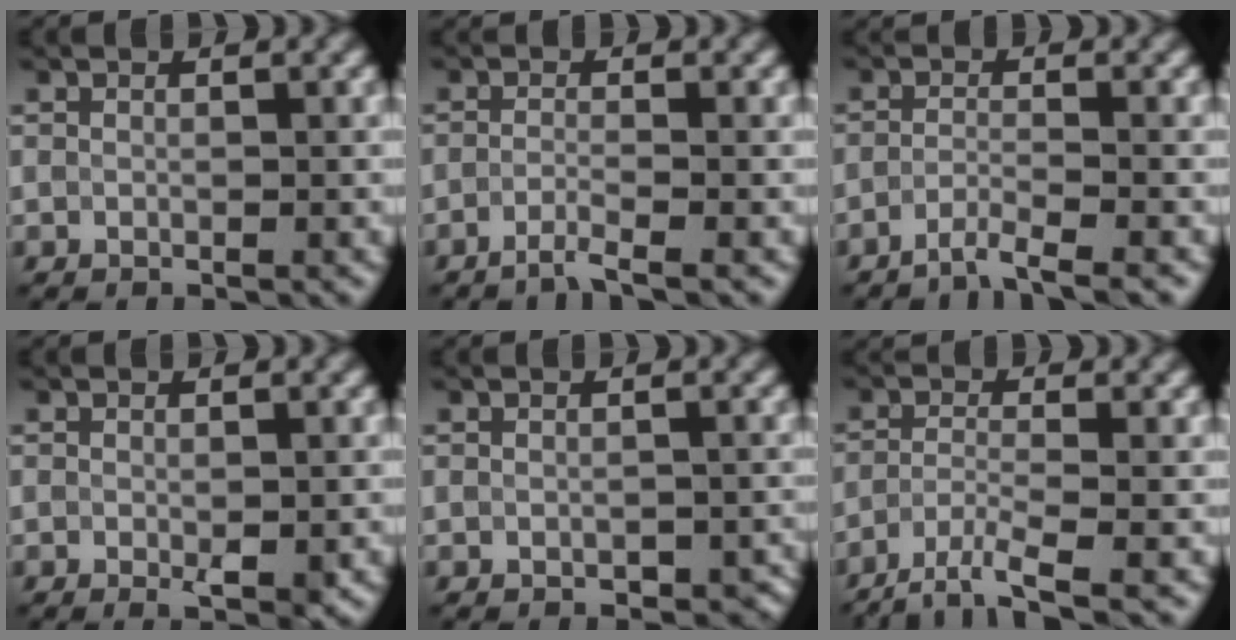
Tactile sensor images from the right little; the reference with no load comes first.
{"total": 2.0, "force": [-1.9, -0.2, 0.5], "torque": [-0.005, -0.001, -0.047]}
{"total": 2.7, "force": [-2.6, -0.1, 0.6], "torque": [-0.008, 0.000, -0.058]}
{"total": 1.8, "force": [-1.0, 0.2, 1.4], "torque": [-0.032, -0.005, -0.012]}
{"total": 3.4, "force": [-1.8, 2.1, 1.9], "torque": [-0.013, -0.008, -0.010]}
{"total": 3.5, "force": [-3.1, 0.2, 1.6], "torque": [-0.032, -0.008, -0.064]}